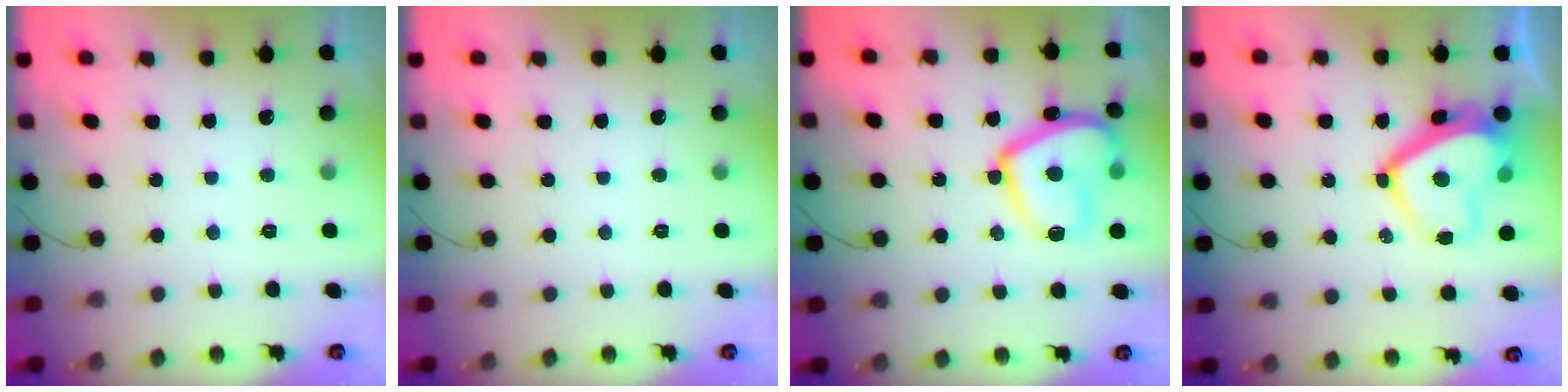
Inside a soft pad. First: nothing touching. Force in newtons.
{"total": 0.0}
{"total": 15.4, "press": 15.3, "slide": 1.6}
{"total": 12.6, "press": 12.6, "slide": 1.5}